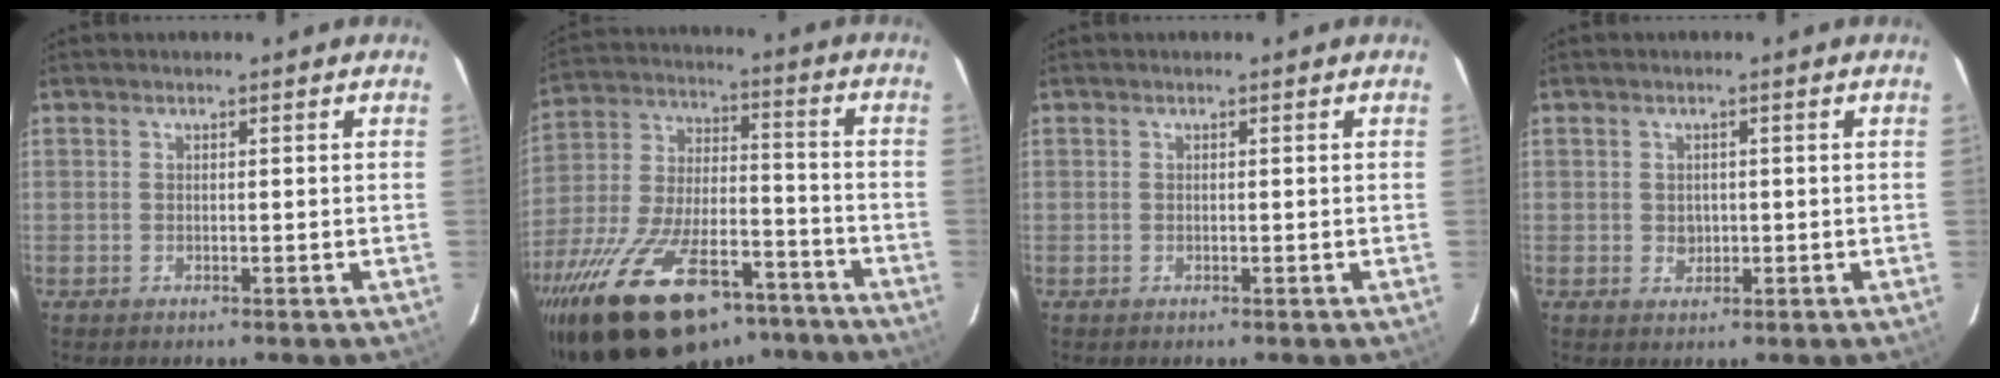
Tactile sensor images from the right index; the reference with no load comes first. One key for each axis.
{"total": 30.4, "fx": -20.8, "fy": 12.9, "fz": 18.1, "tx": -0.353, "ty": -0.020, "tz": -0.316}
{"total": 0.0}
{"total": 2.1, "fx": 0.0, "fy": 1.9, "fz": 0.8, "tx": -0.012, "ty": 0.004, "tz": 0.002}